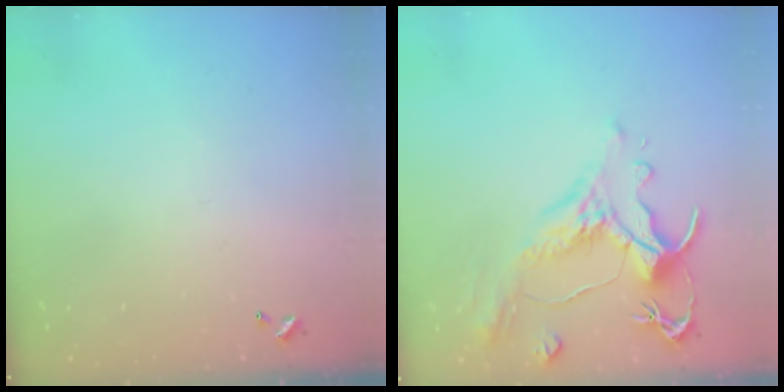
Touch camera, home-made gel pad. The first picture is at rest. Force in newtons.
{"total": 1.6, "press": 0.4, "slide": 1.6}